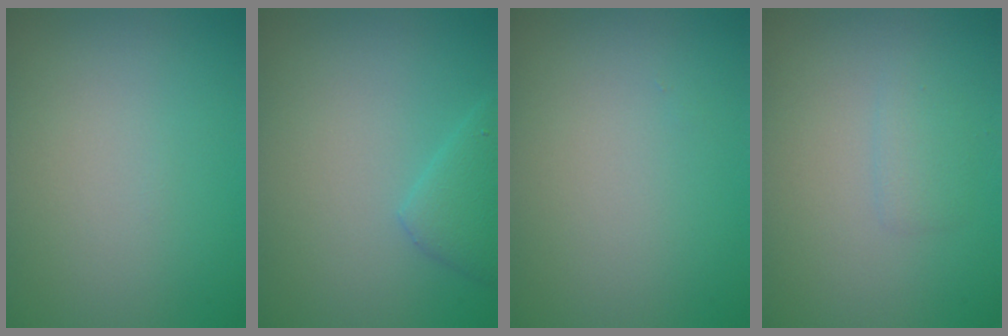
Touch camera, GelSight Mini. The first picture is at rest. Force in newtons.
{"total": 2.4, "press": 2.4, "slide": 0.2}
{"total": 0.0}
{"total": 1.2, "press": 1.2, "slide": 0.0}